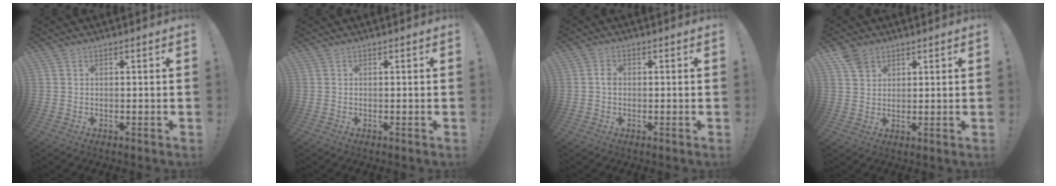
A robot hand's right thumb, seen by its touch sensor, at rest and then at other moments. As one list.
[{"total": 0.0}, {"total": 1.8, "force": [-0.4, 1.4, 1.2], "torque": [-0.020, 0.006, -0.008]}, {"total": 4.9, "force": [3.2, 3.2, 1.9], "torque": [-0.027, -0.013, 0.061]}]